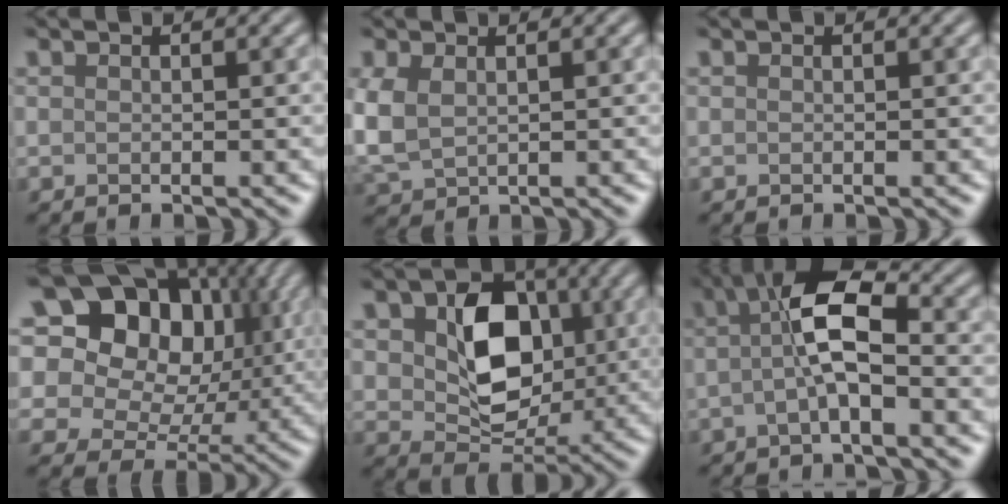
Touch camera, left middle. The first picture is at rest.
{"total": 2.5, "force": [0.1, 1.9, 1.7], "torque": [-0.071, -0.001, 0.022]}
{"total": 0.0}
{"total": 18.9, "force": [8.8, 13.5, 9.8], "torque": [-0.219, 0.091, 0.141]}
{"total": 7.6, "force": [1.3, 5.5, 5.0], "torque": [-0.111, -0.004, 0.040]}
{"total": 4.8, "force": [0.2, 1.1, 4.7], "torque": [-0.104, 0.019, 0.004]}